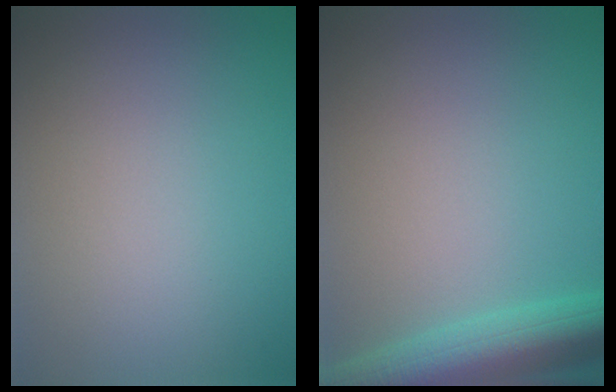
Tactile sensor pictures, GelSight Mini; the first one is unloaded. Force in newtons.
{"total": 6.6, "press": 6.6, "slide": 0.3}